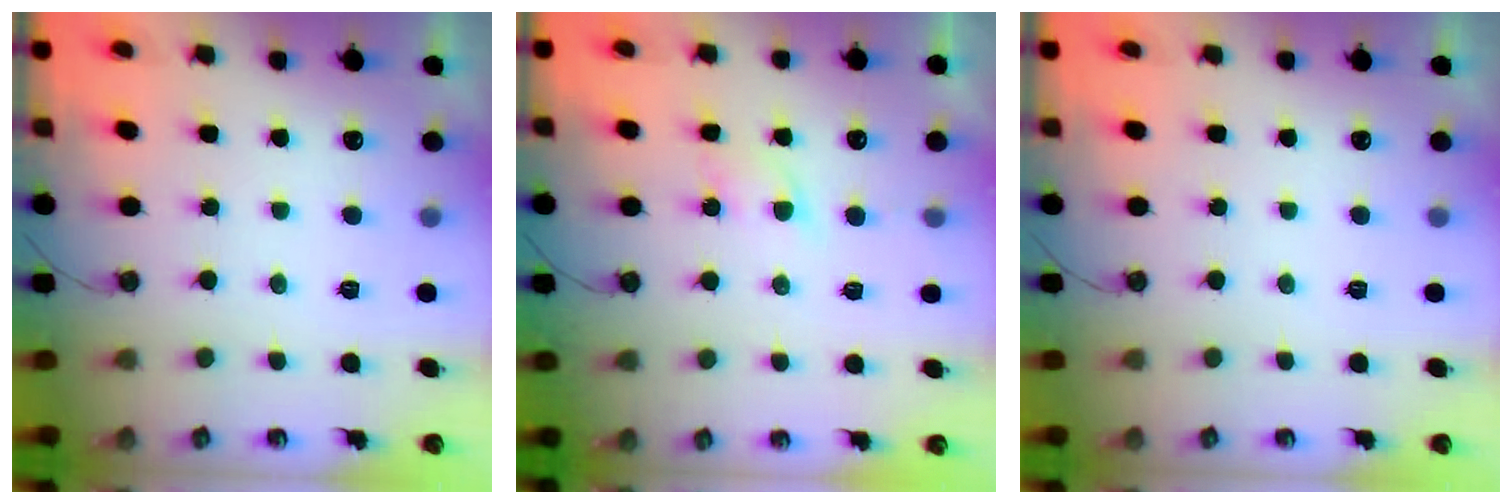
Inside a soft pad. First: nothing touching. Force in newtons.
{"total": 4.1, "press": 4.0, "slide": 0.6}
{"total": 0.0}